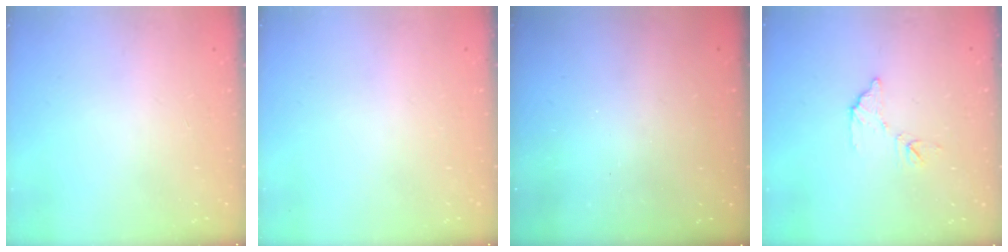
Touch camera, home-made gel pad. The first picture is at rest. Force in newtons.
{"total": 0.0}
{"total": 3.0, "press": 3.0, "slide": 0.1}
{"total": 7.9, "press": 7.9, "slide": 0.3}